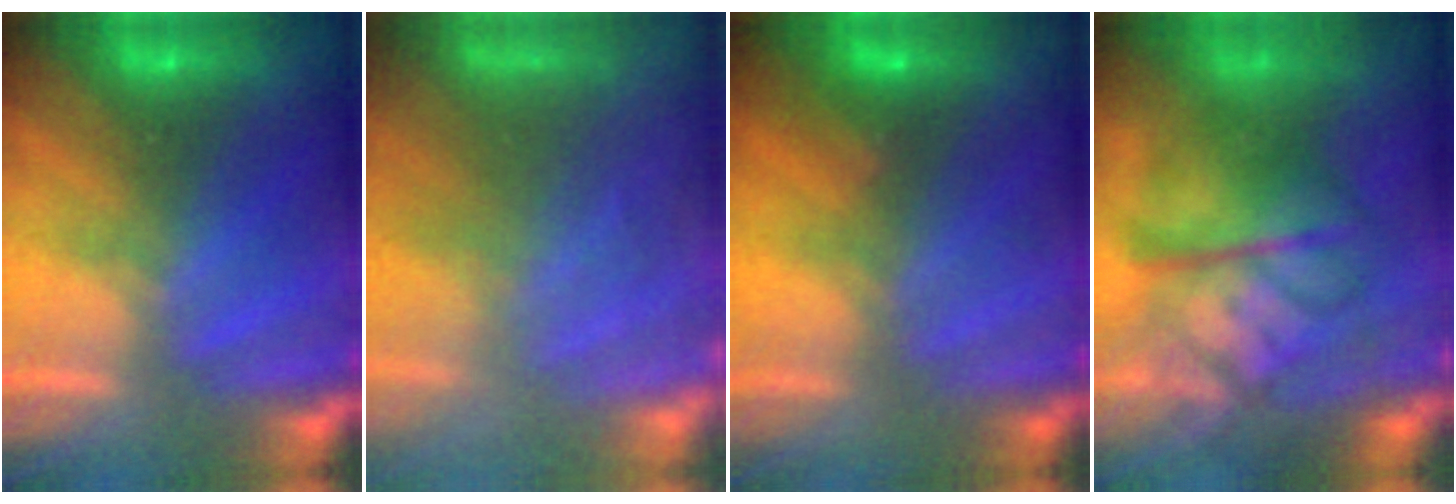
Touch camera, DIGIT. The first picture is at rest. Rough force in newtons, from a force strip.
{"total": 7.5}
{"total": 2.3}
{"total": 9.9}